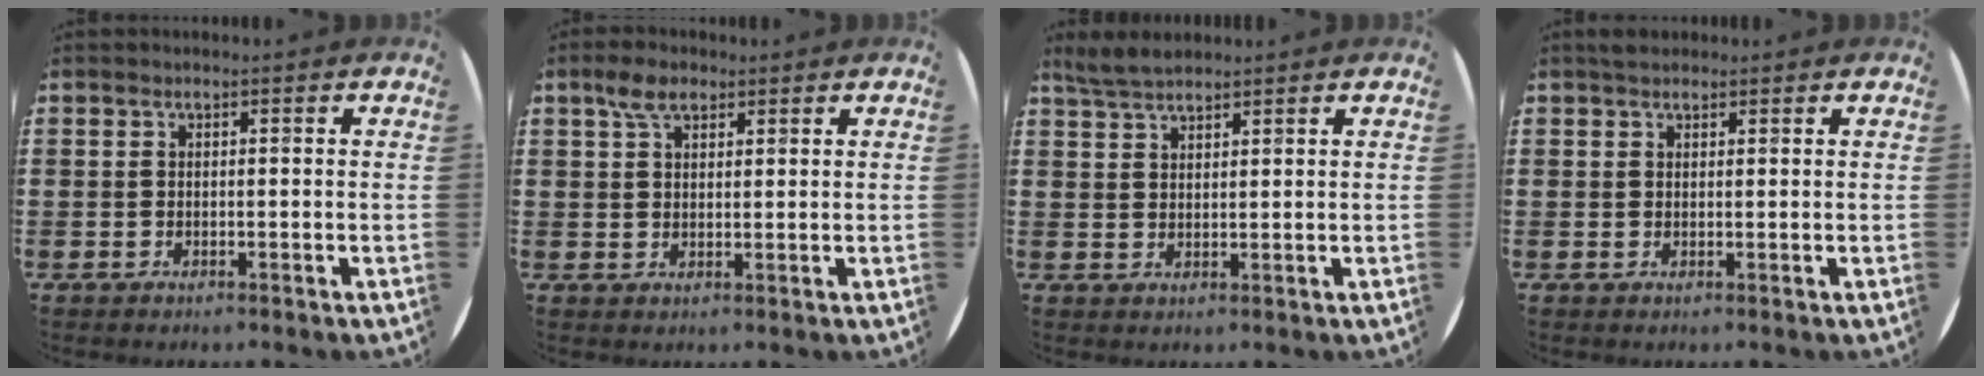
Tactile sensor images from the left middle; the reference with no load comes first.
{"total": 3.8, "force": [2.6, 1.9, 2.0], "torque": [-0.035, 0.006, 0.045]}
{"total": 3.2, "force": [2.9, 0.7, 1.1], "torque": [-0.026, 0.001, 0.054]}
{"total": 1.2, "force": [1.1, 0.5, 0.1], "torque": [0.005, 0.002, 0.018]}